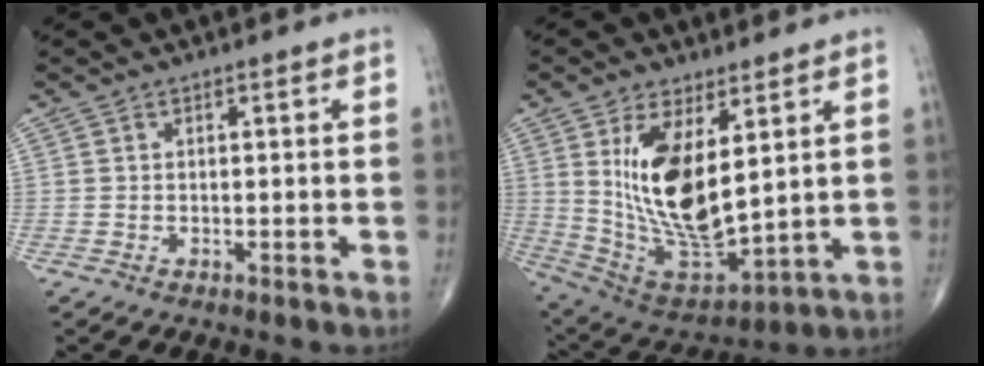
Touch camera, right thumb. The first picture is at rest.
{"total": 17.6, "force": [4.5, 7.9, 15.1], "torque": [-0.261, -0.032, 0.107]}